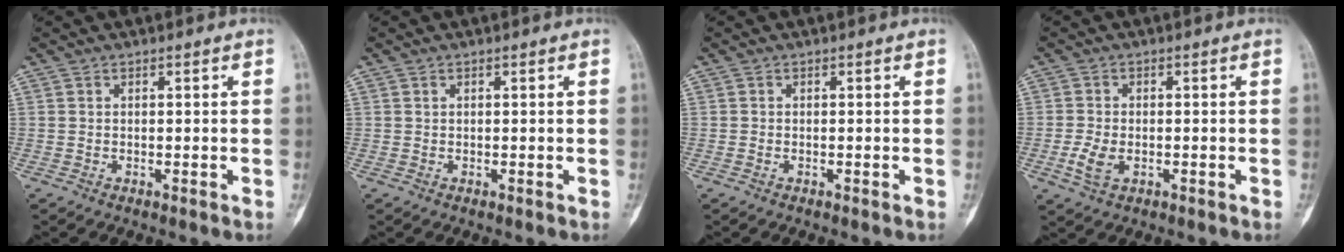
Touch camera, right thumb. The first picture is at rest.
{"total": 0.0}
{"total": 0.0}
{"total": 4.3, "force": [-1.2, 2.6, 3.2], "torque": [-0.072, 0.002, -0.021]}